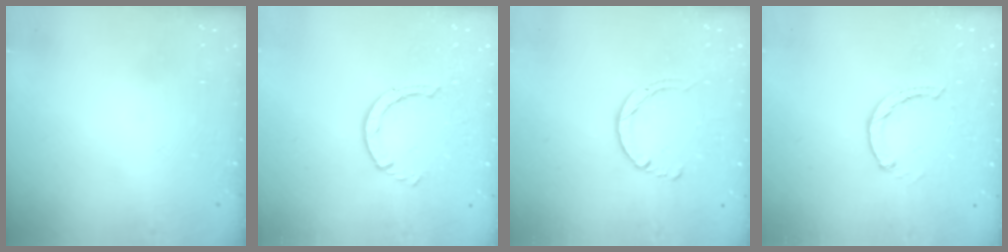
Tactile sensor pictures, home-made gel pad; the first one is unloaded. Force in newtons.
{"total": 2.5, "press": 2.5, "slide": 0.3}
{"total": 2.9, "press": 2.8, "slide": 0.4}
{"total": 0.0}